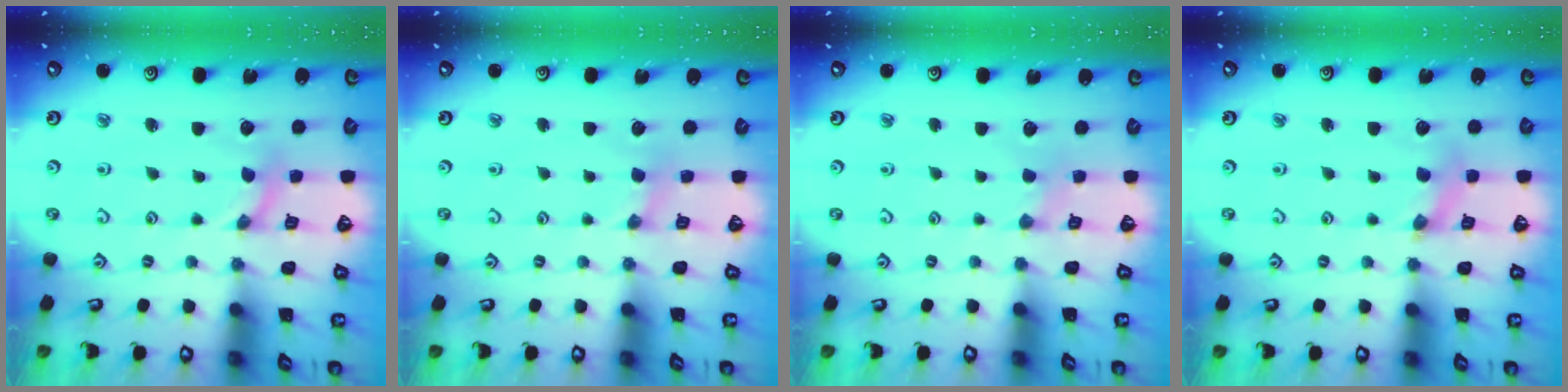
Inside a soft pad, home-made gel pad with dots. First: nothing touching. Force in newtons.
{"total": 1.1, "press": 1.1, "slide": 0.2}
{"total": 1.3, "press": 1.3, "slide": 0.2}
{"total": 2.5, "press": 2.5, "slide": 0.3}